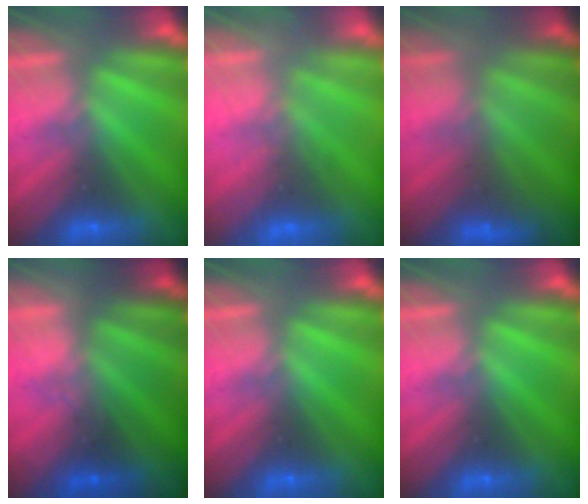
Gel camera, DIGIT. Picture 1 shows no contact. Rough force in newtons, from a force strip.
{"total": 6.1}
{"total": 2.9}
{"total": 1.5}
{"total": 0.0}
{"total": 0.0}